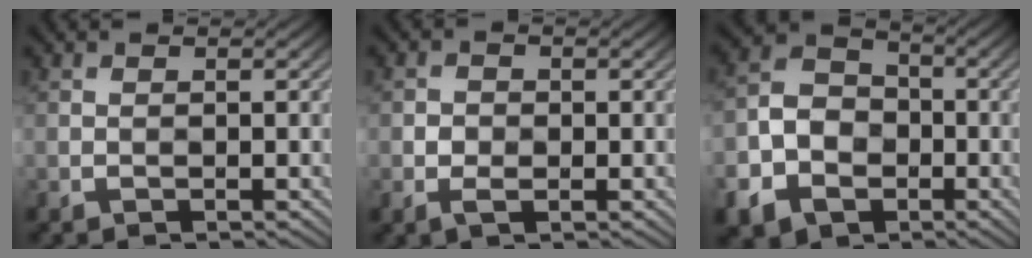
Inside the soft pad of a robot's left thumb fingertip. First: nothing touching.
{"total": 2.4, "force": [0.1, 1.9, 1.5], "torque": [-0.025, 0.005, -0.007]}
{"total": 9.4, "force": [-2.7, 7.8, 4.5], "torque": [-0.120, -0.030, -0.061]}